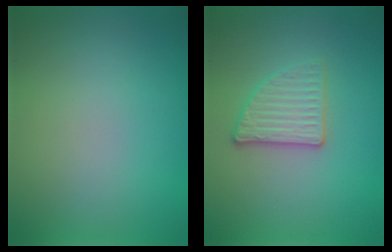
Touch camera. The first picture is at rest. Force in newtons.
{"total": 2.8, "press": 2.7, "slide": 0.9}